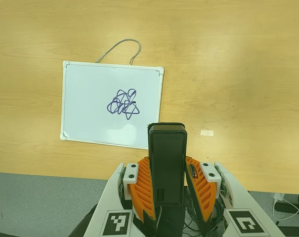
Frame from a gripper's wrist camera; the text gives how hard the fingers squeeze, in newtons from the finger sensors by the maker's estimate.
{"total": 4.1, "left": 2.8, "right": 5.3}